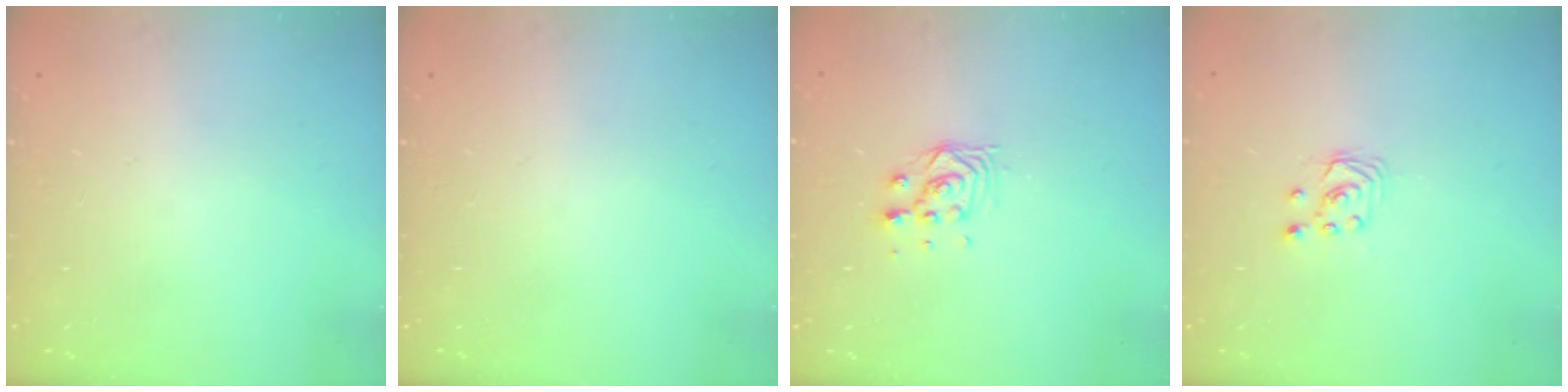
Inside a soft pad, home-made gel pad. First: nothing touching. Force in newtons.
{"total": 0.0}
{"total": 6.1, "press": 6.0, "slide": 0.4}
{"total": 2.6, "press": 2.6, "slide": 0.3}